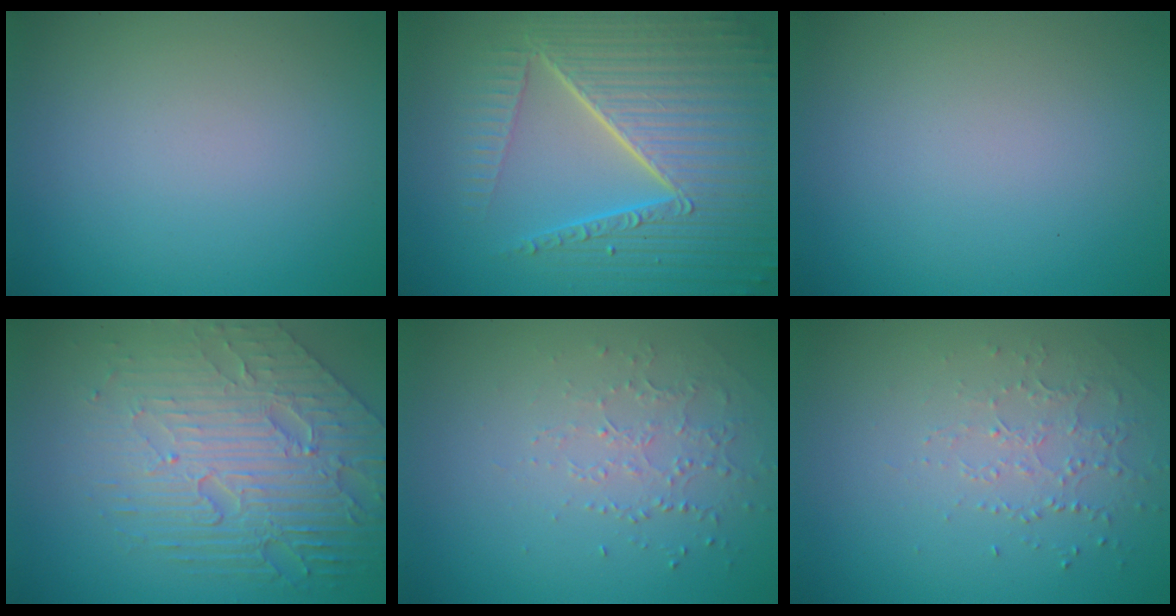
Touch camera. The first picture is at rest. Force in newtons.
{"total": 10.4, "press": 6.7, "slide": 7.9}
{"total": 0.0}
{"total": 8.3, "press": 5.7, "slide": 6.1}
{"total": 1.3, "press": 1.0, "slide": 0.8}
{"total": 1.3, "press": 1.0, "slide": 0.8}